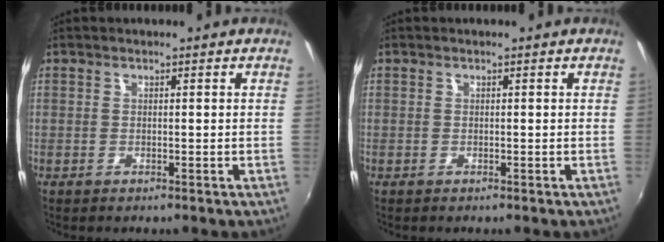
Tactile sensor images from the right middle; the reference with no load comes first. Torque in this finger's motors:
{"motor_torque": [0.04, -0.05, -0.05, 0.01]}